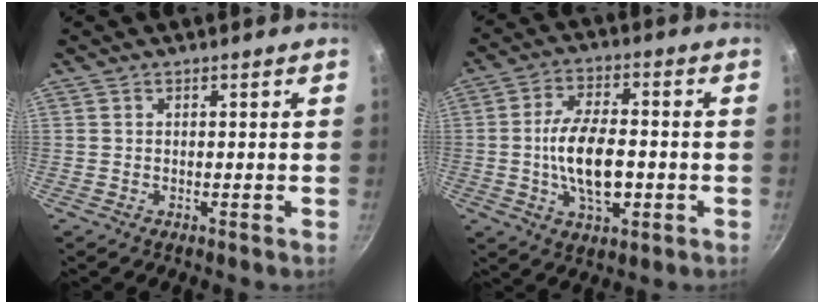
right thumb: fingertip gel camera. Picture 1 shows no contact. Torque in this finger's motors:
{"motor_torque": [2.60, 1.77, 1.50, -1.27, 0.52]}